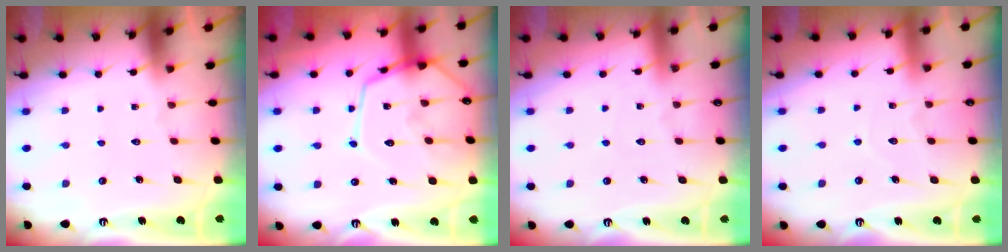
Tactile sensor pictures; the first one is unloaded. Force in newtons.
{"total": 14.5, "press": 14.4, "slide": 1.3}
{"total": 2.4, "press": 2.4, "slide": 0.3}
{"total": 4.9, "press": 4.9, "slide": 0.2}